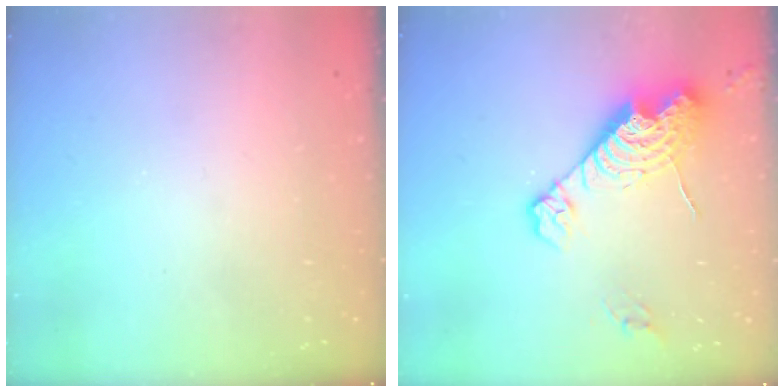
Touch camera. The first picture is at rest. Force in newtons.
{"total": 14.0, "press": 13.9, "slide": 1.3}